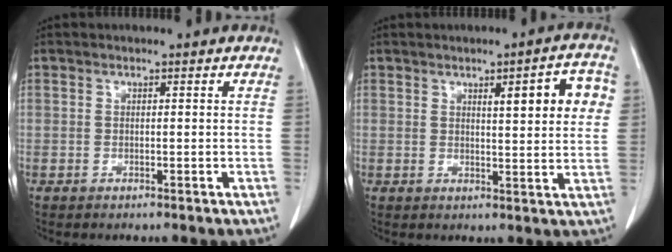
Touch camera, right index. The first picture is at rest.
{"total": 7.4, "force": [2.4, 1.3, 6.9], "torque": [-0.090, 0.009, 0.029]}